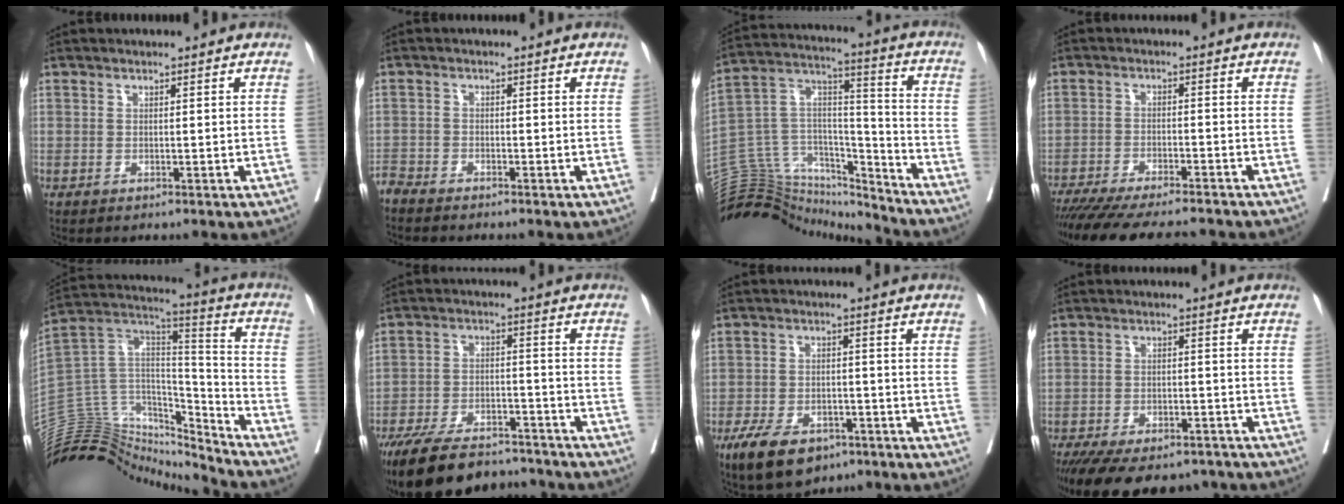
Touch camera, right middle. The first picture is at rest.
{"total": 2.6, "force": [-2.6, 0.0, 0.0], "torque": [0.004, -0.009, -0.052]}
{"total": 19.8, "force": [-19.0, 4.9, 2.6], "torque": [-0.054, 0.069, -0.310]}
{"total": 17.1, "force": [-15.2, 2.3, 7.6], "torque": [-0.140, -0.034, -0.218]}
{"total": 19.4, "force": [-17.9, 7.2, 2.7], "torque": [-0.058, 0.102, -0.294]}
{"total": 17.7, "force": [-15.2, 5.3, 7.6], "torque": [-0.150, -0.008, -0.234]}
{"total": 10.1, "force": [-6.5, 5.2, 5.7], "torque": [-0.103, -0.002, -0.104]}
{"total": 17.2, "force": [-13.7, 6.8, 7.8], "torque": [-0.163, -0.015, -0.188]}